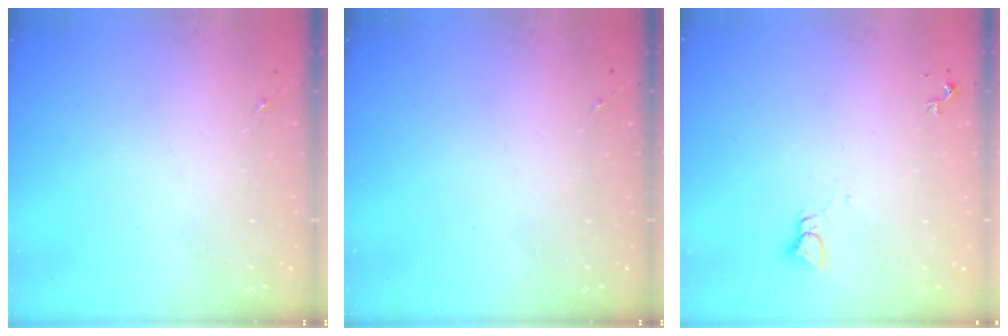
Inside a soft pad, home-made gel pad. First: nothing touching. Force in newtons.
{"total": 0.0}
{"total": 2.2, "press": 2.2, "slide": 0.1}